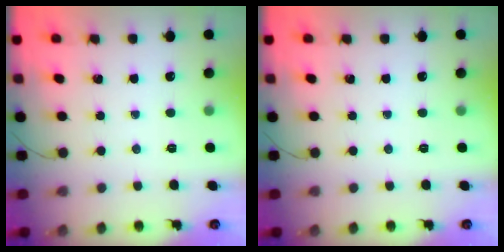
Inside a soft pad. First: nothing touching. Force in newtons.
{"total": 0.0}